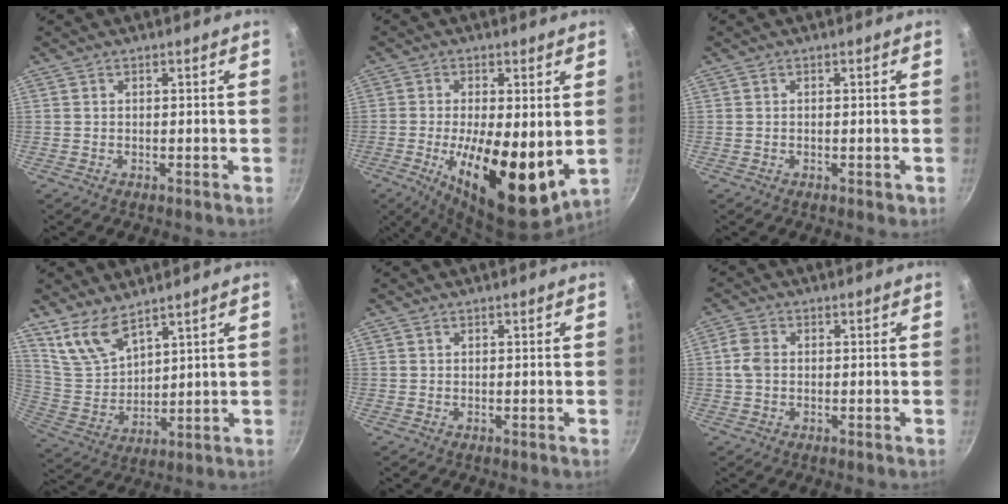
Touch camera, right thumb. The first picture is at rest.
{"total": 17.3, "force": [-2.1, 7.0, 15.7], "torque": [-0.236, -0.015, -0.024]}
{"total": 0.8, "force": [-0.3, 0.5, 0.6], "torque": [-0.006, 0.001, -0.004]}
{"total": 9.0, "force": [6.9, 3.6, 4.5], "torque": [-0.078, -0.049, 0.156]}
{"total": 0.0}
{"total": 3.8, "force": [0.1, 2.7, 2.6], "torque": [-0.056, 0.008, -0.003]}